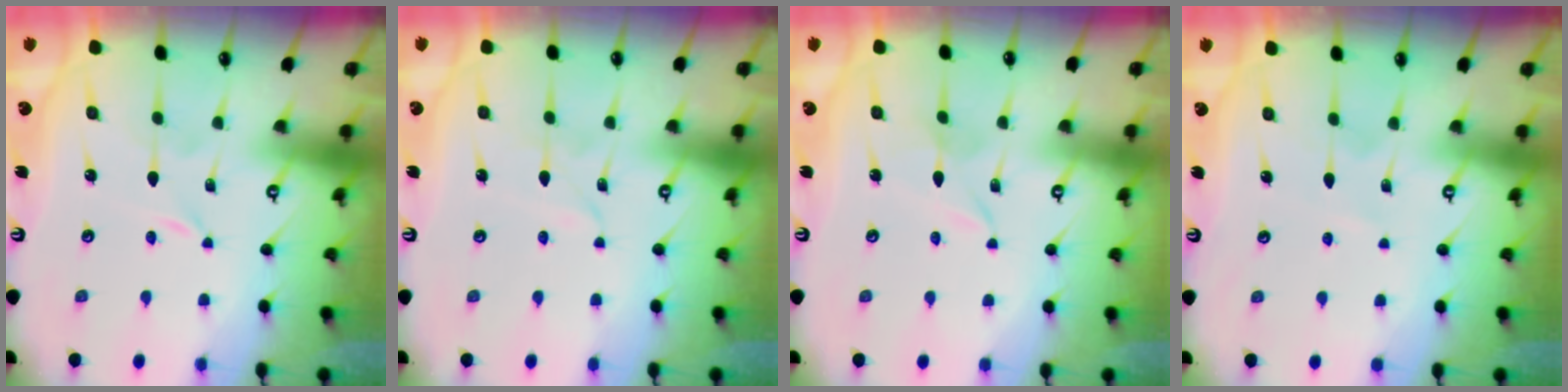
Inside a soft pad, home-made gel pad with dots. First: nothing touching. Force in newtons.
{"total": 2.3, "press": 2.3, "slide": 0.3}
{"total": 2.5, "press": 2.5, "slide": 0.2}
{"total": 3.0, "press": 3.0, "slide": 0.3}